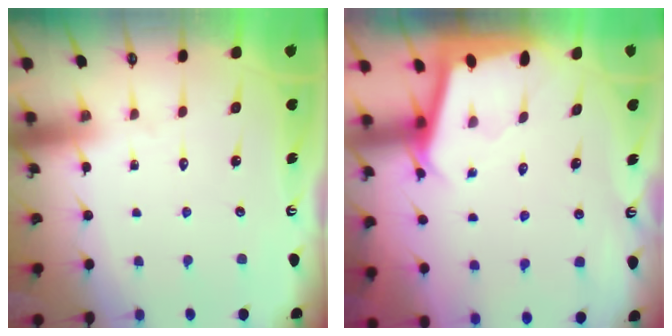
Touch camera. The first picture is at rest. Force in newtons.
{"total": 1.9, "press": 1.9, "slide": 0.1}